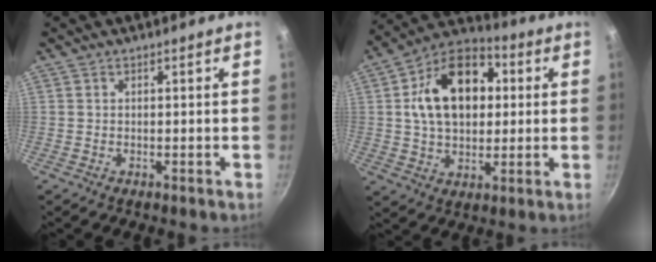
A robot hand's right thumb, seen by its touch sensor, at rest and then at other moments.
{"total": 18.6, "force": [3.3, 12.7, 13.2], "torque": [-0.183, 0.022, 0.040]}